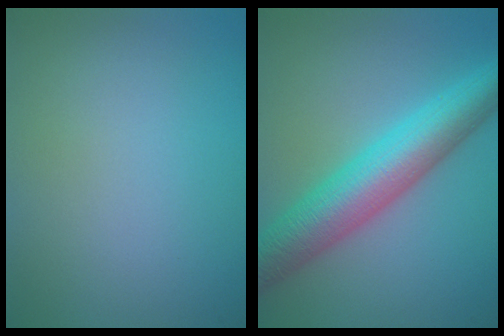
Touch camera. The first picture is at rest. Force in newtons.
{"total": 8.0, "press": 8.0, "slide": 0.2}